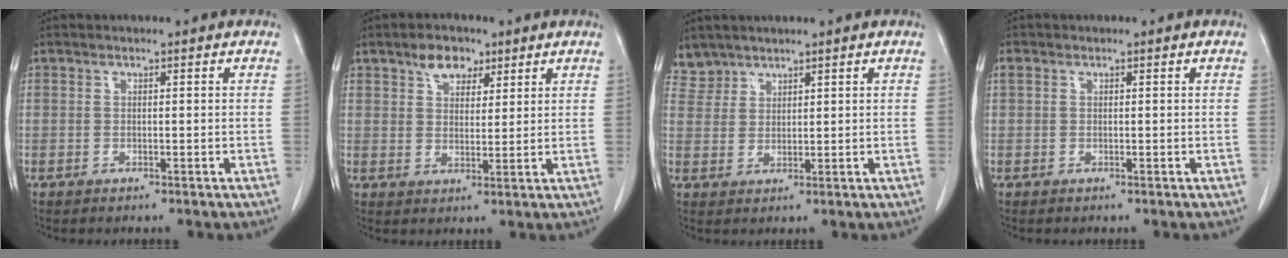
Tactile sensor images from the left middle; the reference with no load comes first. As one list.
[{"total": 4.8, "force": [3.1, 2.8, 2.3], "torque": [-0.038, 0.012, 0.054]}, {"total": 3.5, "force": [3.1, 1.4, -0.6], "torque": [0.016, 0.008, 0.066]}, {"total": 0.8, "force": [0.4, 0.6, 0.3], "torque": [-0.010, 0.013, 0.008]}]